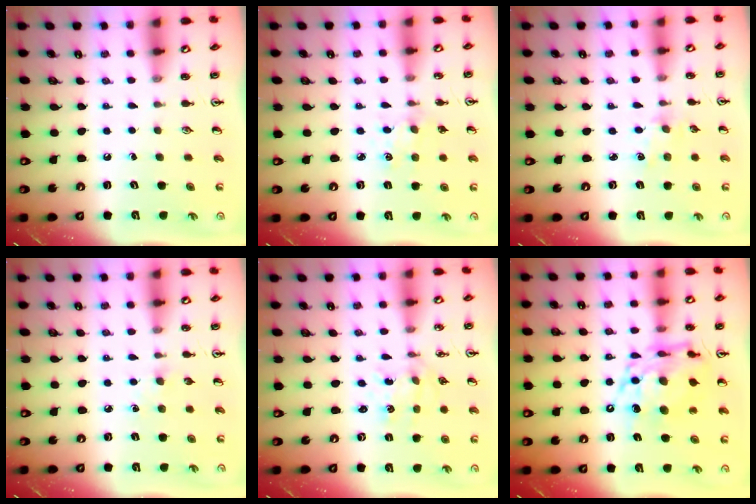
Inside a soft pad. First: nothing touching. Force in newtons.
{"total": 2.2, "press": 2.2, "slide": 0.2}
{"total": 2.9, "press": 2.8, "slide": 0.4}
{"total": 3.8, "press": 3.7, "slide": 0.6}
{"total": 0.9, "press": 0.9, "slide": 0.1}
{"total": 13.7, "press": 13.6, "slide": 1.2}